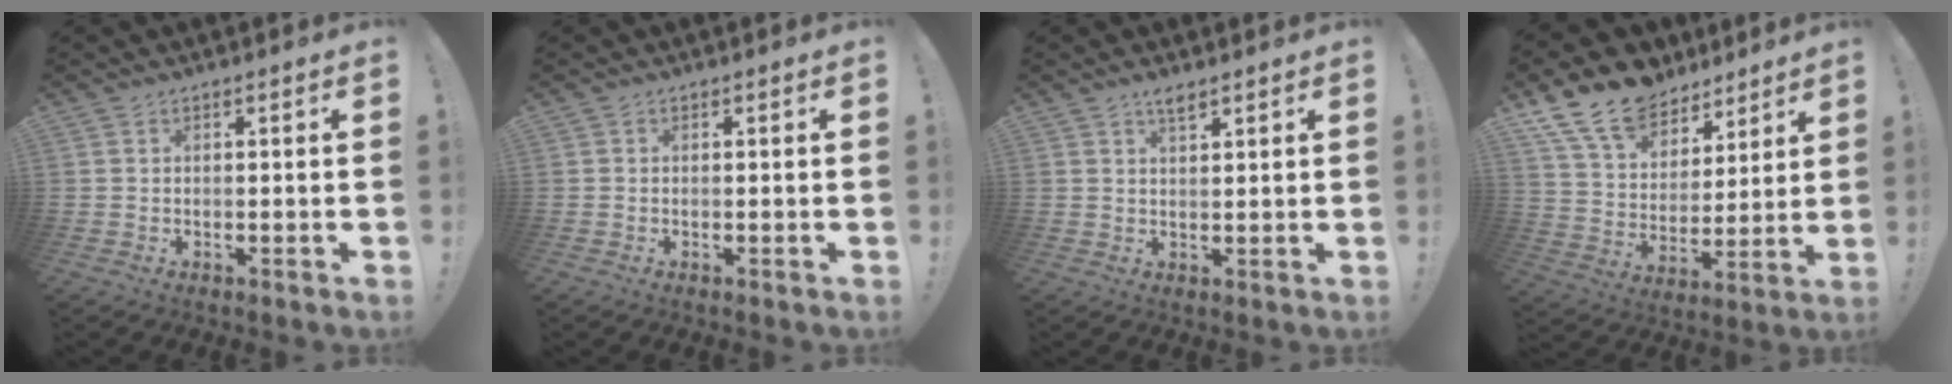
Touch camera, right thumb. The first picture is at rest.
{"total": 0.0}
{"total": 2.9, "force": [2.2, 0.8, 1.7], "torque": [-0.021, -0.011, 0.035]}
{"total": 16.0, "force": [11.7, 9.1, 5.9], "torque": [-0.113, -0.082, 0.219]}